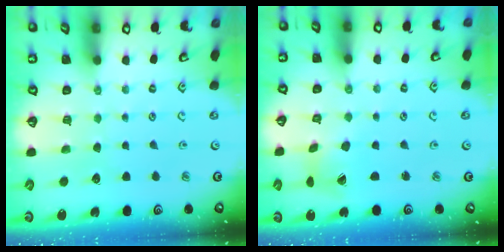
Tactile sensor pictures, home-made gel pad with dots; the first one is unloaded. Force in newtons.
{"total": 4.9, "press": 4.9, "slide": 0.5}